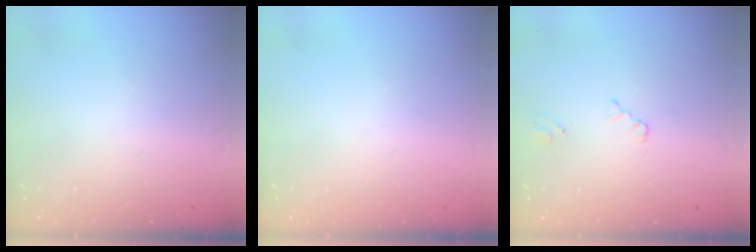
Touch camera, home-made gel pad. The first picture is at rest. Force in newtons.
{"total": 0.0}
{"total": 2.5, "press": 2.5, "slide": 0.3}